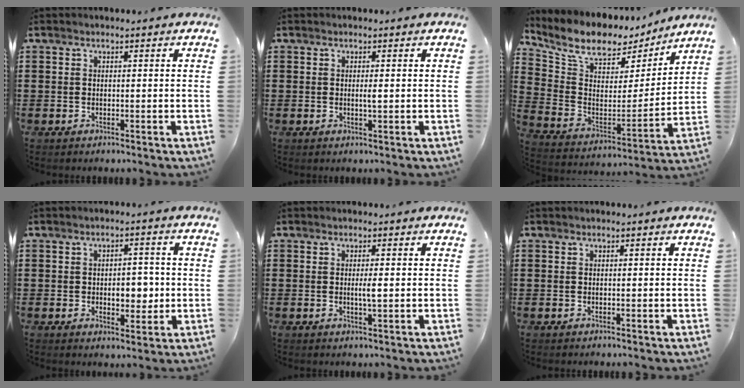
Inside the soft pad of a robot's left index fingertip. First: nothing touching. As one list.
[{"total": 1.1, "force": [0.1, 0.0, 1.1], "torque": [-0.022, -0.004, 0.001]}, {"total": 8.8, "force": [7.3, 3.9, 3.2], "torque": [-0.089, -0.055, 0.124]}, {"total": 5.1, "force": [-0.4, 2.8, 4.2], "torque": [-0.058, -0.003, -0.017]}, {"total": 2.0, "force": [0.0, 0.2, 2.0], "torque": [-0.040, -0.004, -0.001]}, {"total": 0.0}]